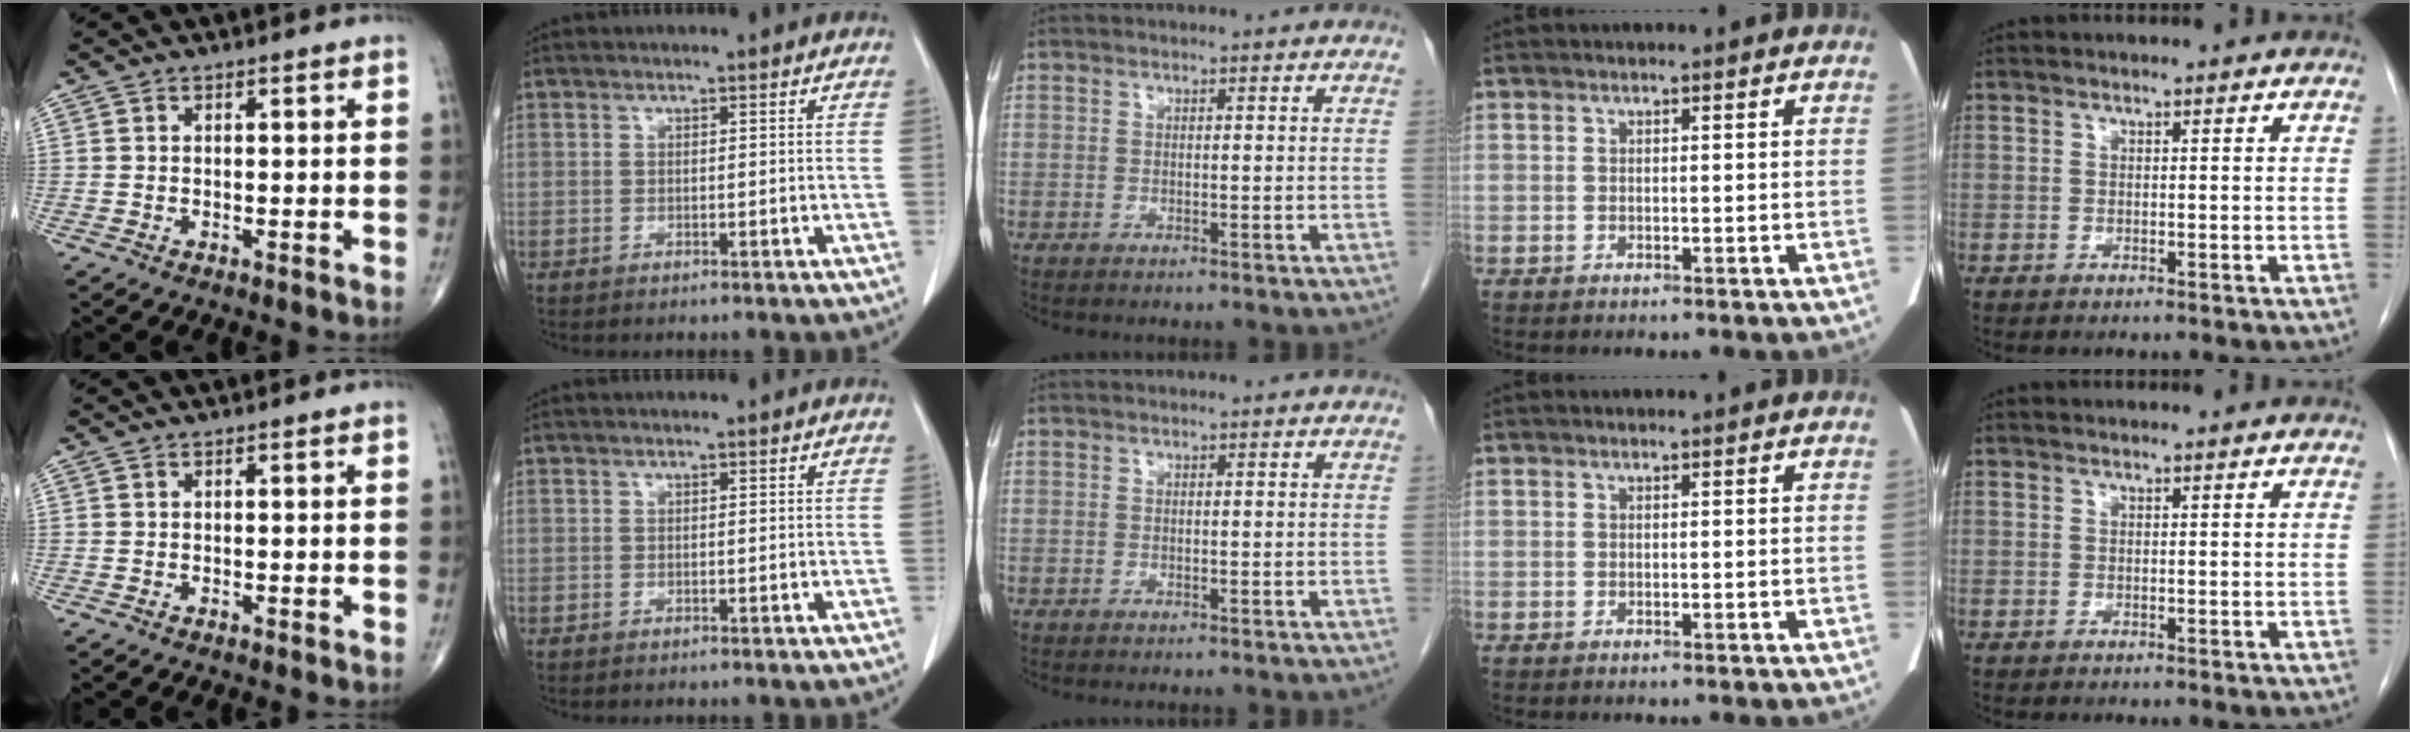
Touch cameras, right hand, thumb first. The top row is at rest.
{}